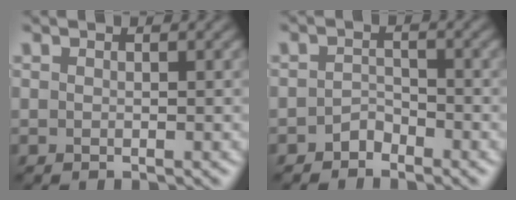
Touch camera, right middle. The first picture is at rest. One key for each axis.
{"total": 1.4, "fx": -1.2, "fy": 0.8, "fz": 0.3, "tx": -0.005, "ty": 0.009, "tz": -0.023}